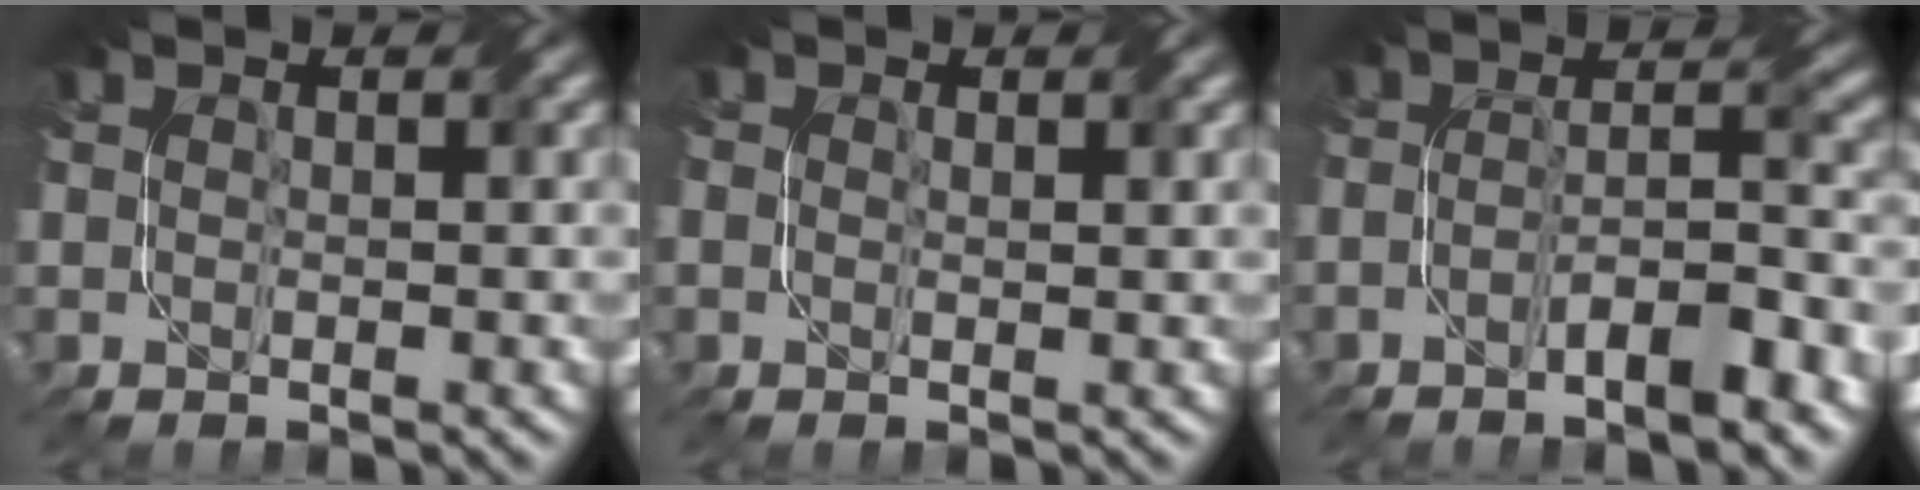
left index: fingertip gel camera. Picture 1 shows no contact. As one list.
[{"total": 1.2, "force": [0.4, 0.9, 0.8], "torque": [-0.011, -0.001, 0.005]}, {"total": 5.0, "force": [-3.0, 1.1, 3.8], "torque": [-0.062, 0.008, -0.052]}]